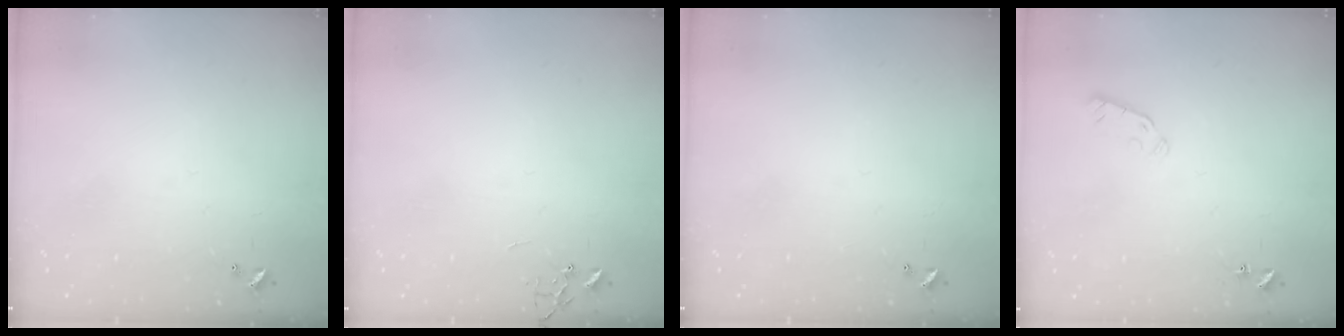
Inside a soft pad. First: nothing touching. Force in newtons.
{"total": 0.0}
{"total": 0.0}
{"total": 3.7, "press": 3.6, "slide": 0.9}